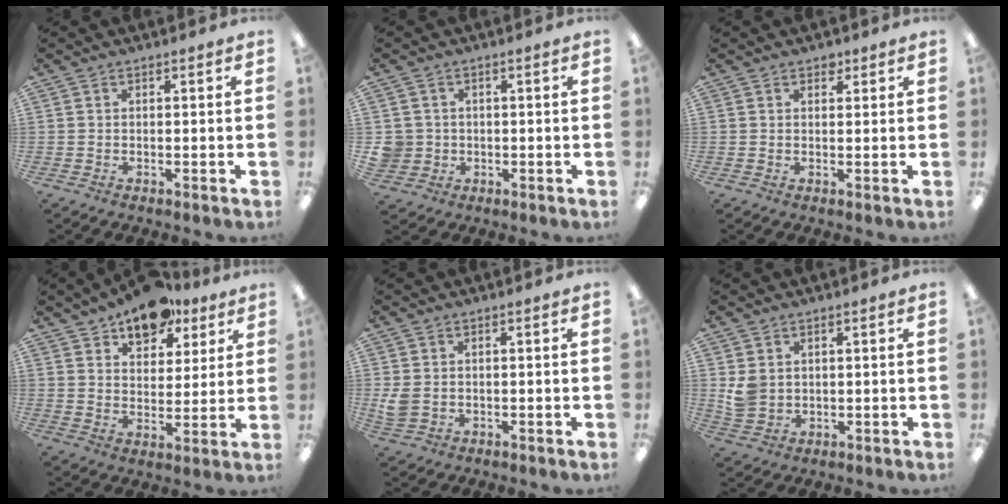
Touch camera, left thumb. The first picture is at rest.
{"total": 3.9, "force": [0.0, 3.9, 0.3], "torque": [-0.007, 0.007, 0.000]}
{"total": 2.1, "force": [1.5, 1.2, 0.8], "torque": [0.000, -0.005, 0.024]}
{"total": 13.5, "force": [10.1, 7.1, 5.5], "torque": [-0.077, -0.056, 0.183]}
{"total": 3.6, "force": [0.5, 2.9, 2.0], "torque": [-0.029, 0.002, 0.012]}
{"total": 4.6, "force": [1.7, 3.8, 2.1], "torque": [-0.036, 0.001, 0.036]}